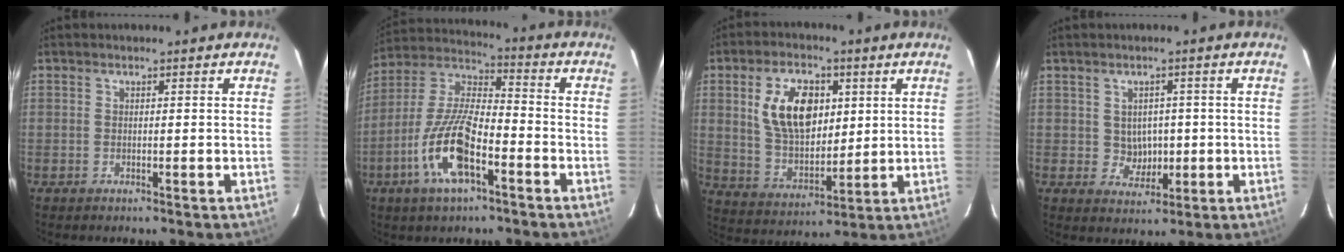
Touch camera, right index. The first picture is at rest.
{"total": 15.0, "force": [-6.7, 5.1, 12.4], "torque": [-0.264, -0.007, -0.133]}
{"total": 13.8, "force": [3.9, 8.2, 10.4], "torque": [-0.195, 0.014, 0.085]}
{"total": 7.7, "force": [0.1, 7.1, 2.9], "torque": [-0.059, 0.008, 0.021]}